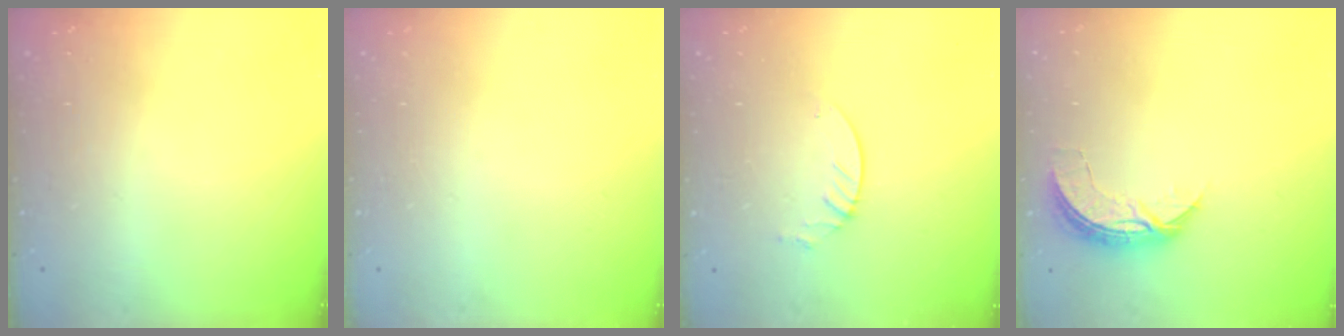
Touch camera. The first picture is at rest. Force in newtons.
{"total": 0.0}
{"total": 3.3, "press": 3.2, "slide": 0.3}
{"total": 6.8, "press": 6.8, "slide": 0.7}